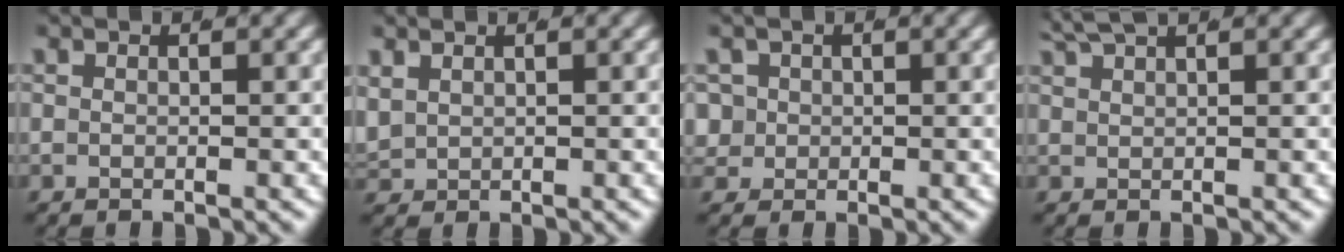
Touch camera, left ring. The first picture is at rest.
{"total": 1.9, "force": [0.7, 1.5, 0.8], "torque": [-0.032, -0.006, 0.025]}
{"total": 3.7, "force": [0.3, 3.5, 1.3], "torque": [-0.042, -0.016, 0.013]}
{"total": 2.5, "force": [2.3, -0.1, 1.1], "torque": [-0.014, 0.005, 0.043]}